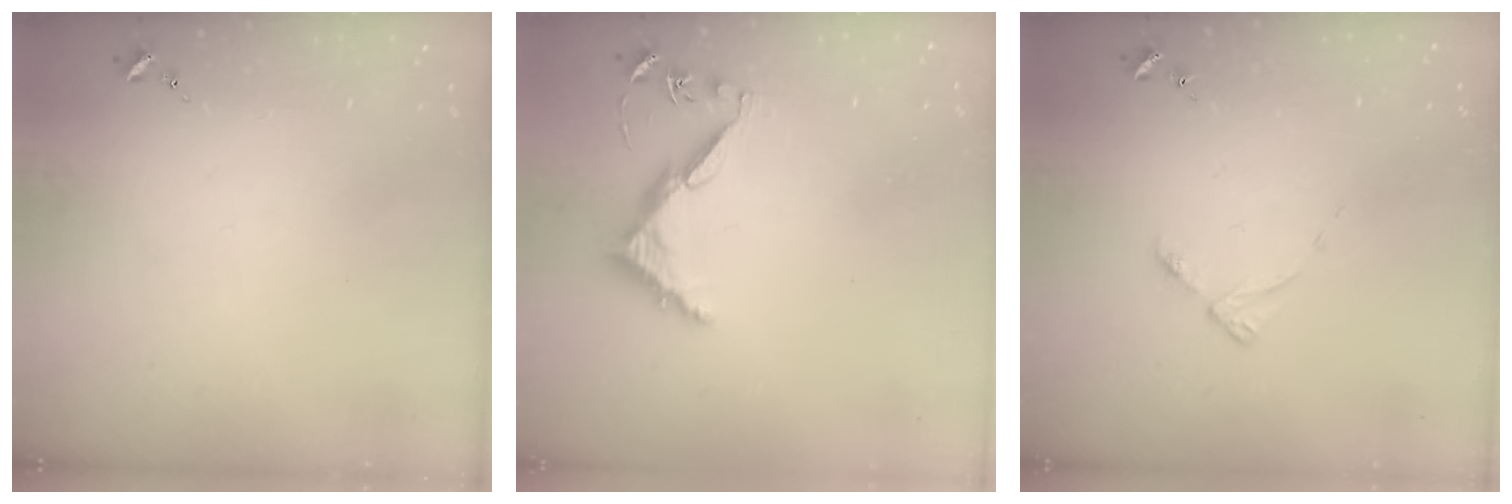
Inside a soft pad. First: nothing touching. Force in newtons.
{"total": 6.2, "press": 6.2, "slide": 0.5}
{"total": 4.4, "press": 4.3, "slide": 0.7}